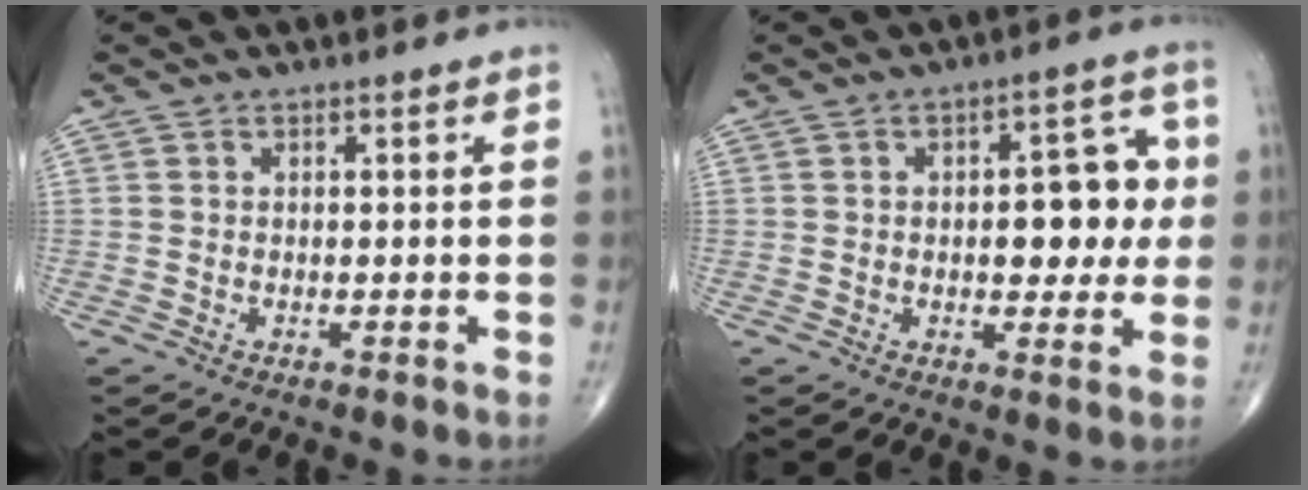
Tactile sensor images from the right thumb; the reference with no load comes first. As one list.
[{"total": 10.9, "force": [0.7, 5.6, 9.3], "torque": [-0.078, 0.013, 0.011]}]